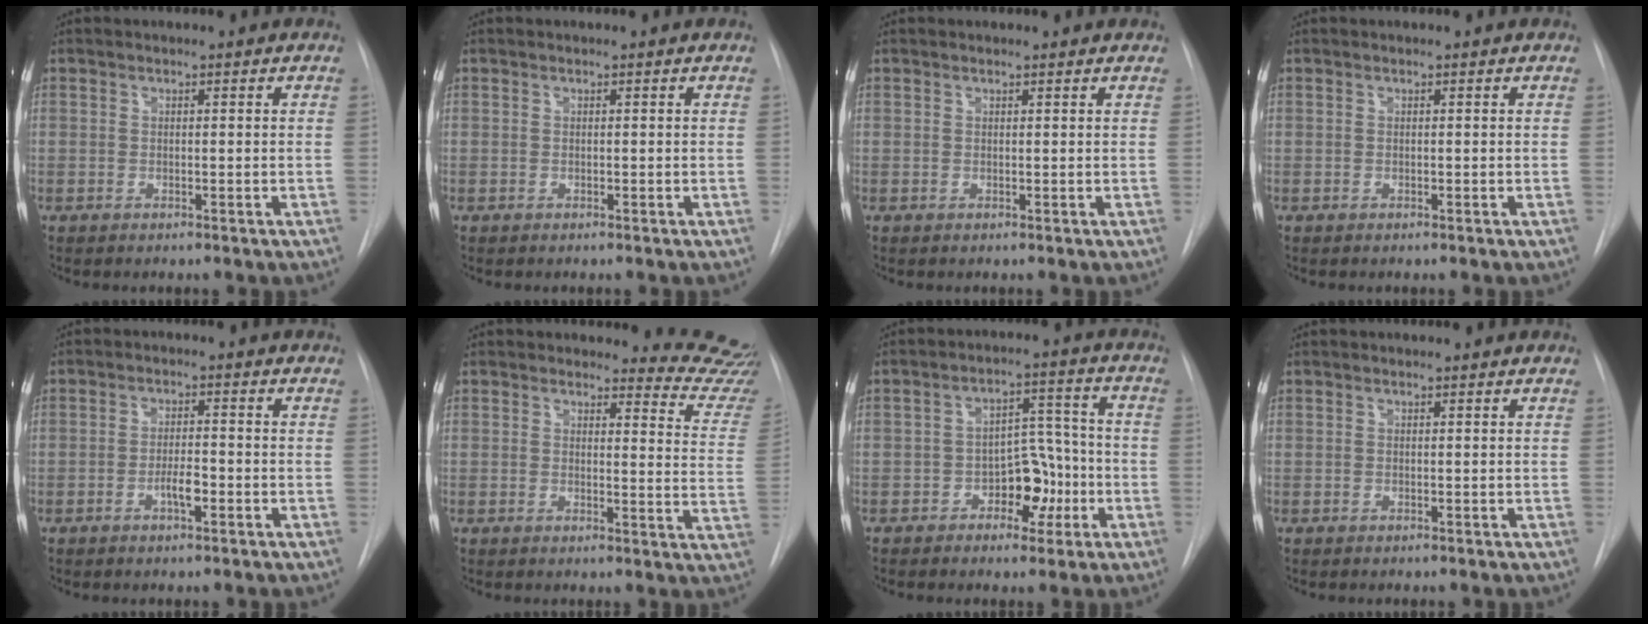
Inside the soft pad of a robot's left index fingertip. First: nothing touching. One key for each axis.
{"total": 0.0}
{"total": 1.8, "fx": 1.7, "fy": 0.3, "fz": 0.3, "tx": -0.012, "ty": 0.013, "tz": 0.018}
{"total": 0.0}
{"total": 2.9, "fx": -1.2, "fy": 0.7, "fz": 2.6, "tx": -0.044, "ty": 0.002, "tz": -0.021}
{"total": 11.4, "fx": 11.4, "fy": 0.9, "fz": -0.4, "tx": 0.040, "ty": -0.121, "tz": 0.086}
{"total": 7.0, "fx": -2.7, "fy": 4.1, "fz": 4.9, "tx": -0.066, "ty": 0.024, "tz": -0.039}
{"total": 1.1, "fx": 1.1, "fy": 0.1, "fz": 0.1, "tx": -0.008, "ty": 0.011, "tz": 0.014}